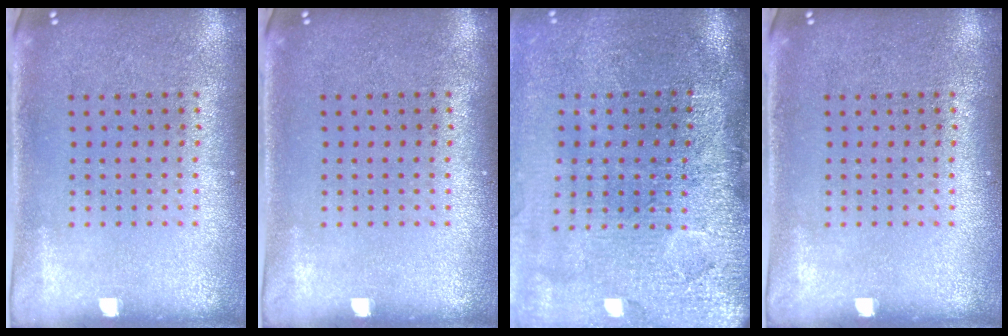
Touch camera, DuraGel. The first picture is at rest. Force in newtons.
{"total": 0.0}
{"total": 4.5, "press": 3.7, "slide": 2.7}
{"total": 0.0}